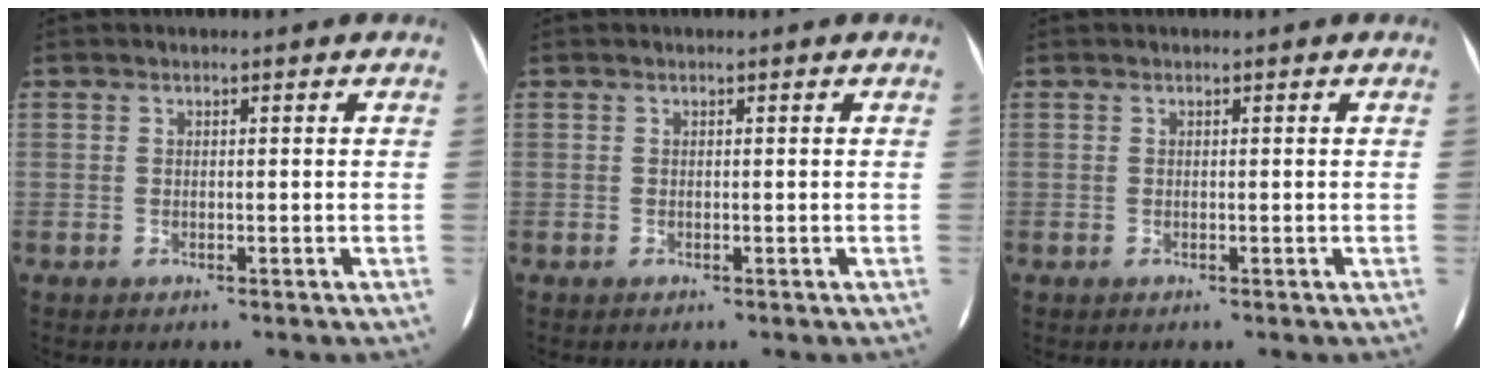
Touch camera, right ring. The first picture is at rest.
{"total": 0.0}
{"total": 0.0}